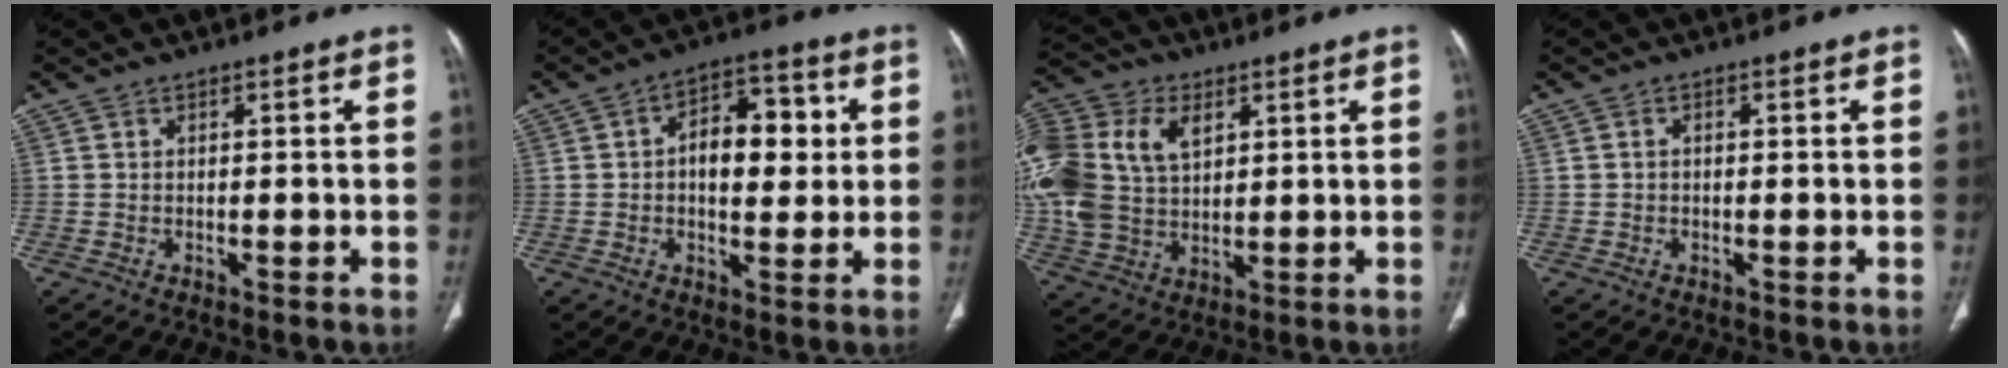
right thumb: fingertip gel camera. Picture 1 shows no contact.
{"total": 11.3, "force": [1.2, 6.6, 9.1], "torque": [-0.103, 0.016, 0.015]}
{"total": 23.3, "force": [6.2, 16.2, 15.5], "torque": [-0.372, 0.025, 0.122]}
{"total": 0.6, "force": [0.0, 0.4, 0.4], "torque": [-0.007, 0.004, -0.003]}